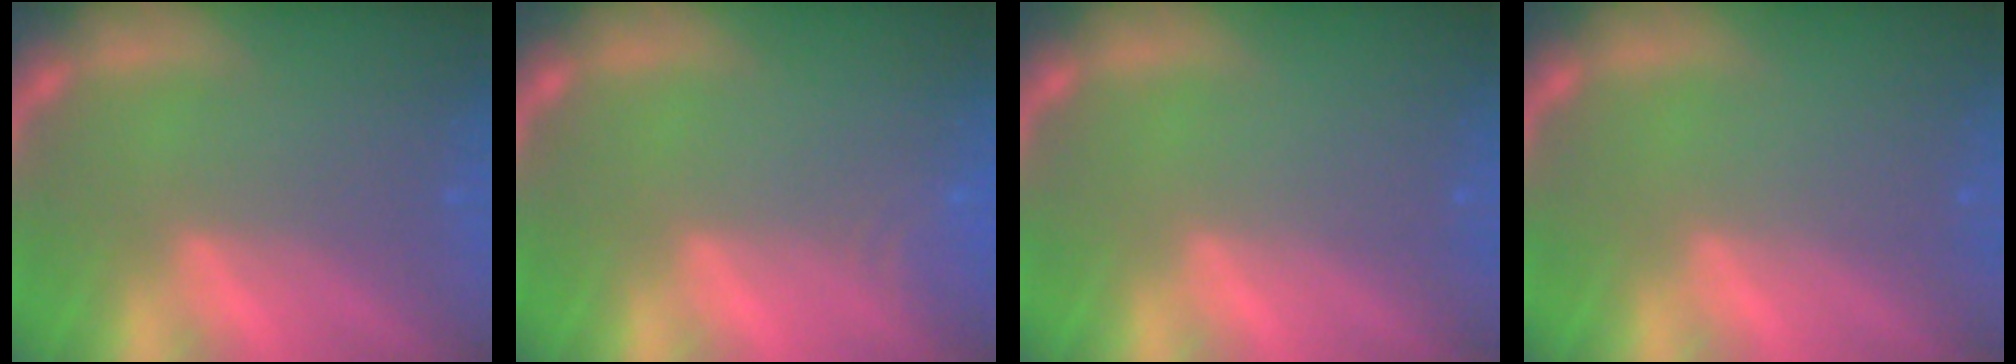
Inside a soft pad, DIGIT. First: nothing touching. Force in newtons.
{"total": 2.4}
{"total": 0.0}
{"total": 0.0}